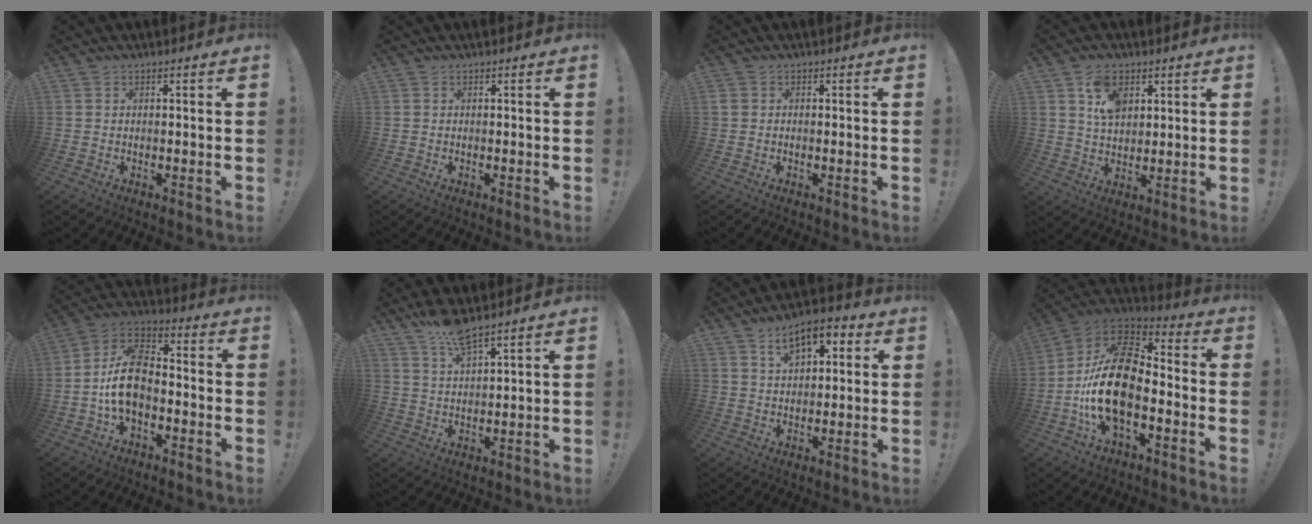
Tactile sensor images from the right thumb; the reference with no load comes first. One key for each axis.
{"total": 0.0}
{"total": 0.8, "fx": -0.1, "fy": 0.8, "fz": 0.3, "tx": -0.004, "ty": 0.004, "tz": -0.001}
{"total": 8.6, "fx": 4.2, "fy": 5.7, "fz": 5.0, "tx": -0.084, "ty": -0.005, "tz": 0.079}
{"total": 13.1, "fx": -3.0, "fy": 8.6, "fz": 9.4, "tx": -0.173, "ty": 0.026, "tz": -0.055}
{"total": 7.4, "fx": 6.2, "fy": 0.9, "fz": 4.0, "tx": -0.082, "ty": -0.028, "tz": 0.110}
{"total": 8.7, "fx": 4.1, "fy": 5.0, "fz": 5.9, "tx": -0.089, "ty": -0.006, "tz": 0.072}
{"total": 22.1, "fx": -5.1, "fy": 12.1, "fz": 17.8, "tx": -0.351, "ty": 0.030, "tz": -0.082}